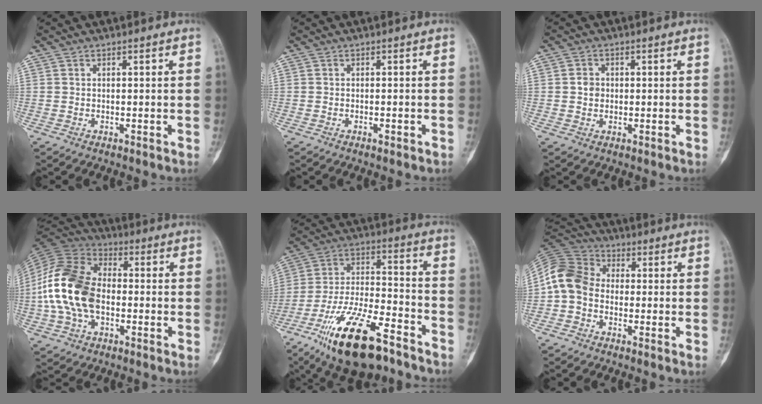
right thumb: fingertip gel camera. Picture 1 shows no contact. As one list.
[{"total": 1.0, "force": [-0.6, 0.3, 0.7], "torque": [-0.011, 0.003, -0.010]}, {"total": 2.4, "force": [0.1, 2.1, 1.1], "torque": [-0.007, 0.004, 0.000]}, {"total": 17.1, "force": [-2.0, 11.4, 12.6], "torque": [-0.248, 0.027, -0.043]}, {"total": 21.2, "force": [-13.6, 7.5, 14.6], "torque": [-0.279, 0.067, -0.239]}, {"total": 9.6, "force": [-1.2, 7.8, 5.6], "torque": [-0.101, 0.027, -0.039]}]